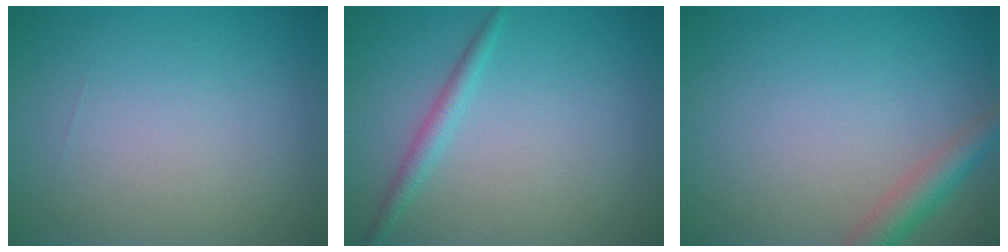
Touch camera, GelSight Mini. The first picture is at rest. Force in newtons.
{"total": 1.6, "press": 1.6, "slide": 0.1}
{"total": 2.9, "press": 2.9, "slide": 0.1}